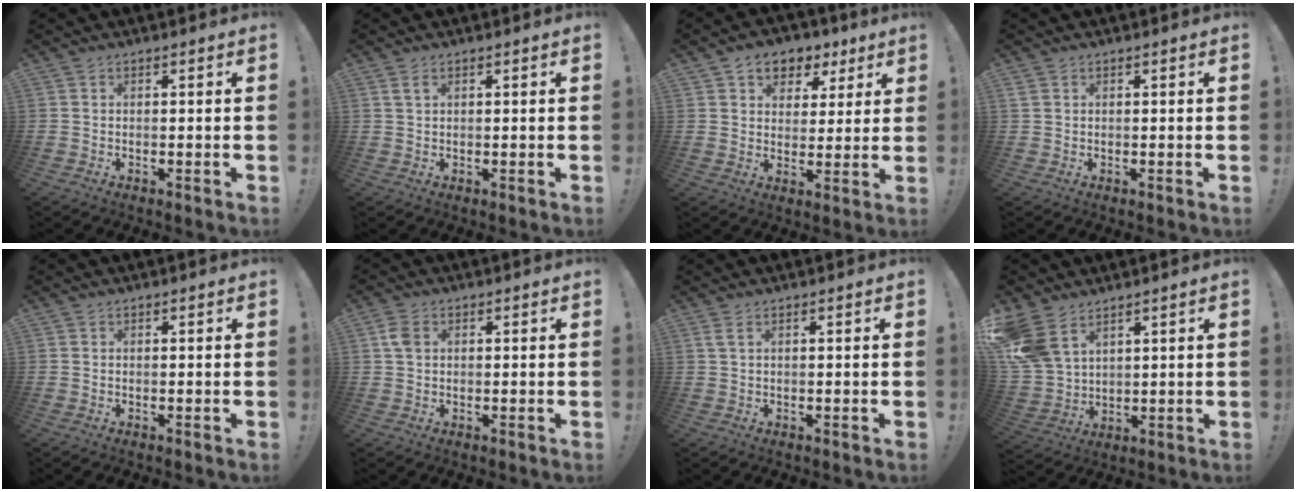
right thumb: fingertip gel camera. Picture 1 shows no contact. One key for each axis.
{"total": 2.2, "fx": 1.2, "fy": 1.1, "fz": 1.6, "tx": -0.028, "ty": 0.000, "tz": 0.020}
{"total": 7.7, "fx": 3.8, "fy": 6.2, "fz": 2.5, "tx": -0.028, "ty": -0.016, "tz": 0.075}
{"total": 1.2, "fx": 0.7, "fy": 0.8, "fz": 0.5, "tx": -0.014, "ty": 0.004, "tz": 0.013}
{"total": 0.0}
{"total": 3.8, "fx": 1.2, "fy": 2.4, "fz": 2.8, "tx": -0.041, "ty": 0.000, "tz": 0.020}
{"total": 1.9, "fx": 1.0, "fy": 0.3, "fz": 1.6, "tx": -0.037, "ty": 0.000, "tz": 0.018}
{"total": 11.9, "fx": 6.9, "fy": 7.4, "fz": 6.2, "tx": -0.137, "ty": -0.035, "tz": 0.139}